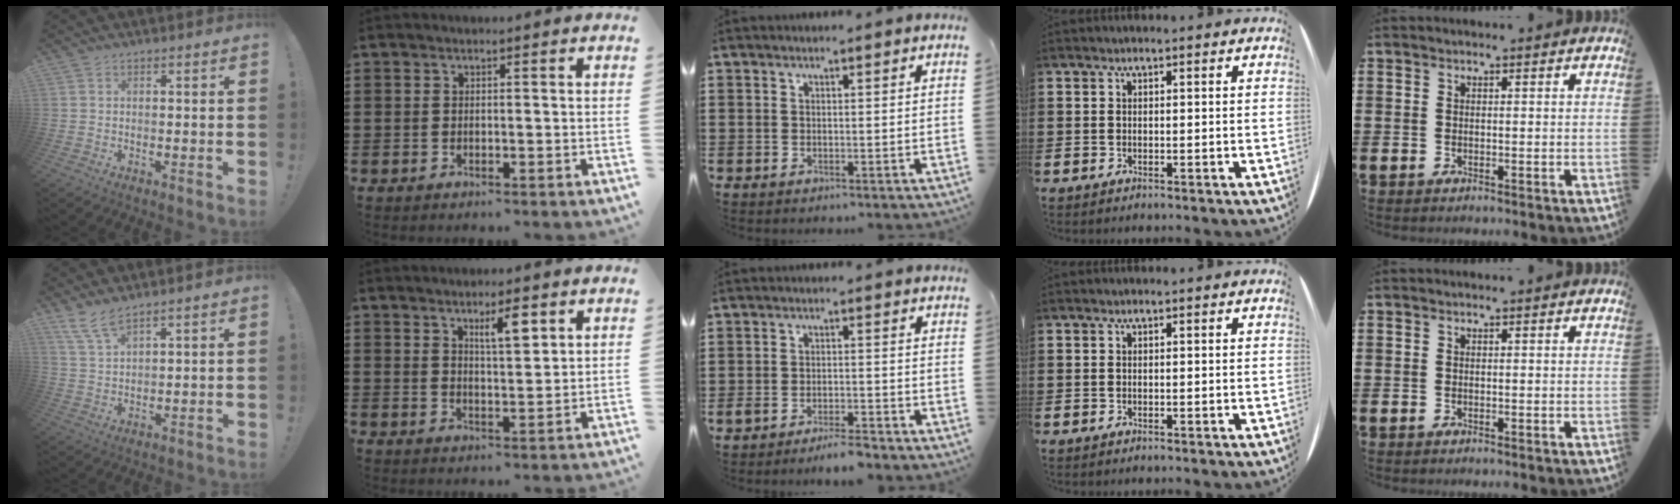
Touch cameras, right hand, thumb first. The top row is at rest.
{"thumb": {"total": 6.2, "force": [5.1, 1.2, 3.3], "torque": [-0.069, -0.025, 0.095]}, "index": {"total": 4.5, "force": [2.6, 1.2, 3.5], "torque": [-0.050, -0.003, 0.038]}, "middle": {"total": 3.1, "force": [-2.9, 0.2, 1.2], "torque": [-0.020, 0.003, -0.057]}}